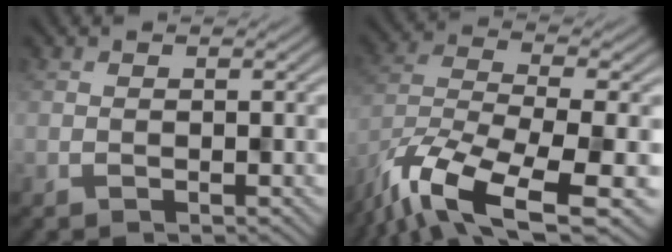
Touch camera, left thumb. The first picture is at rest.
{"total": 14.0, "force": [-9.8, 4.5, 8.9], "torque": [-0.207, -0.041, -0.149]}